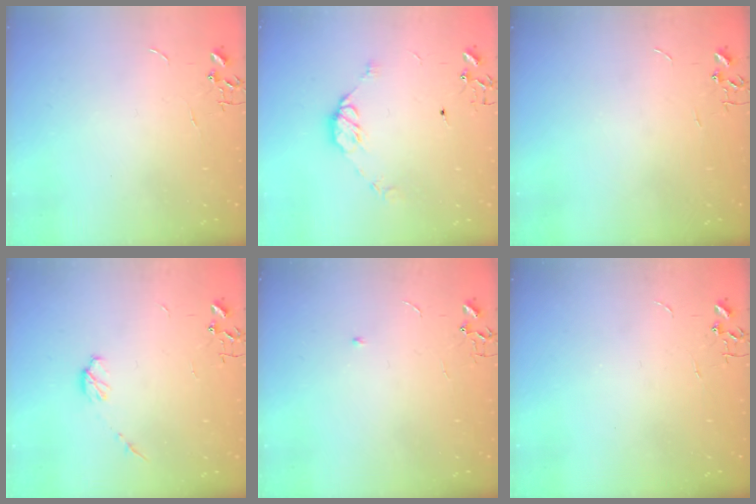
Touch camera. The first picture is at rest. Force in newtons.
{"total": 8.5, "press": 8.5, "slide": 0.9}
{"total": 0.0}
{"total": 5.8, "press": 5.8, "slide": 0.5}
{"total": 3.4, "press": 3.4, "slide": 0.7}
{"total": 0.0}